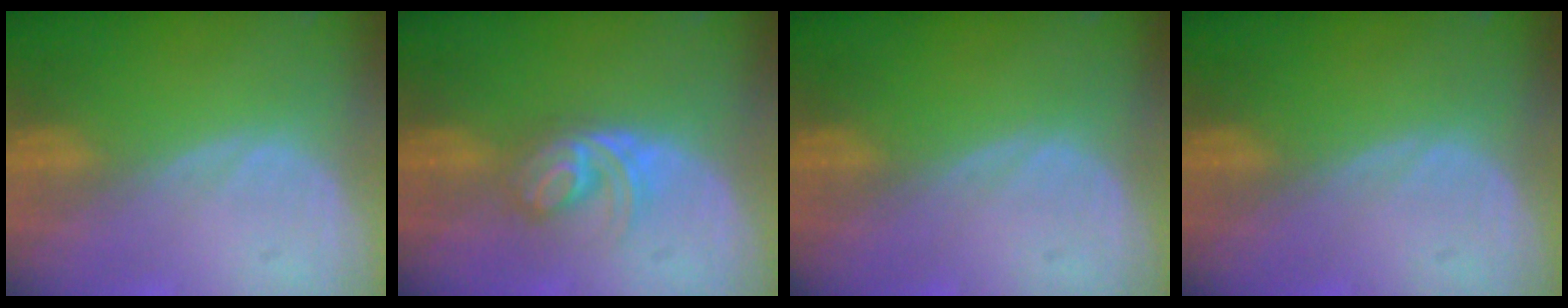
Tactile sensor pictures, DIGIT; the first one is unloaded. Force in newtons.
{"total": 6.0, "press": 5.0, "slide": 3.2}
{"total": 0.0}
{"total": 0.0}